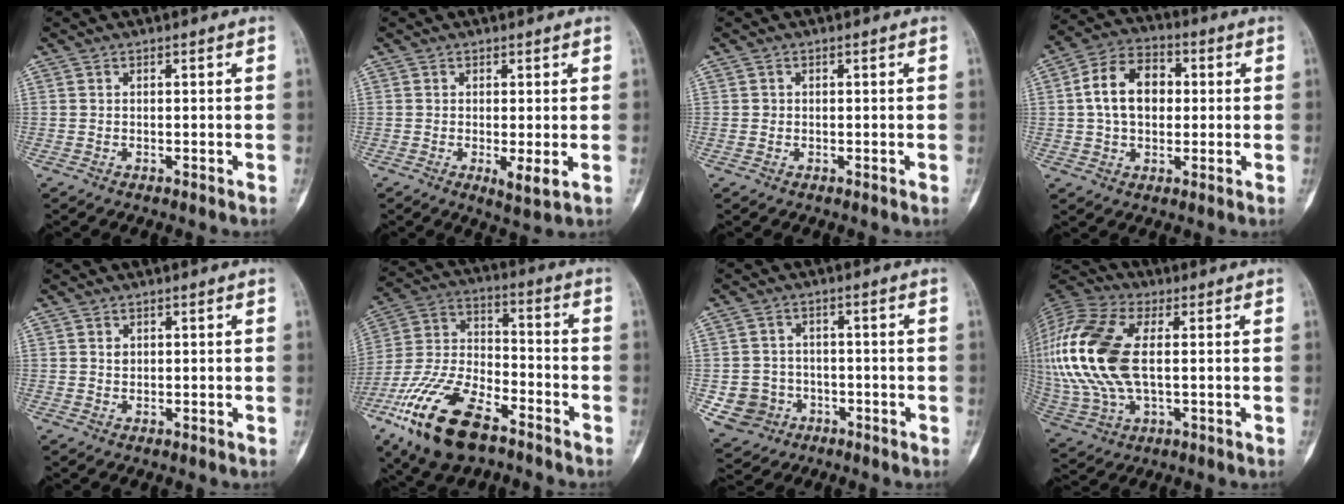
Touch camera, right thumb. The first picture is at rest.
{"total": 3.3, "force": [-0.4, 0.8, 3.2], "torque": [-0.055, -0.013, -0.004]}
{"total": 0.7, "force": [0.0, 0.7, 0.1], "torque": [0.002, 0.001, 0.000]}
{"total": 11.5, "force": [1.1, 8.0, 8.1], "torque": [-0.124, 0.020, 0.013]}
{"total": 1.0, "force": [0.3, 0.8, 0.4], "torque": [0.000, -0.001, 0.006]}
{"total": 20.3, "force": [-11.7, 9.4, 13.7], "torque": [-0.281, 0.047, -0.220]}
{"total": 7.1, "force": [-2.2, 6.6, 1.4], "torque": [-0.013, 0.020, -0.029]}
{"total": 23.1, "force": [1.8, 12.4, 19.4], "torque": [-0.455, 0.002, 0.033]}